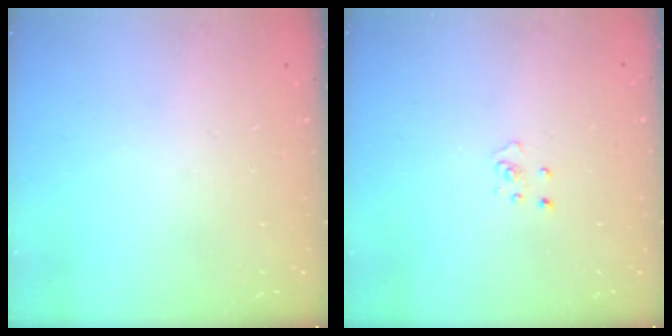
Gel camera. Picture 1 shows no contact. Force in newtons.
{"total": 2.8, "press": 2.7, "slide": 0.3}